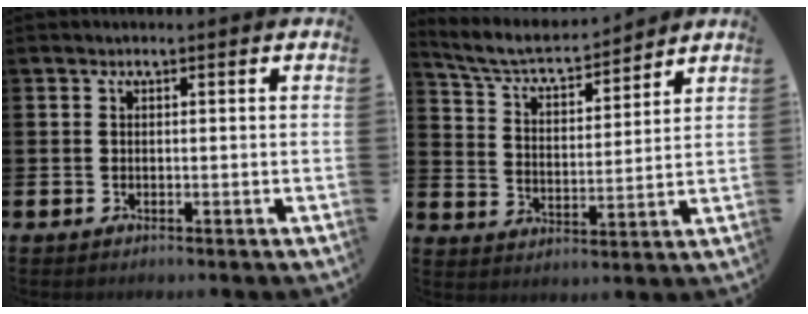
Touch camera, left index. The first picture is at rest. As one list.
[{"total": 6.4, "force": [5.9, 1.4, 2.1], "torque": [-0.075, -0.037, 0.100]}]